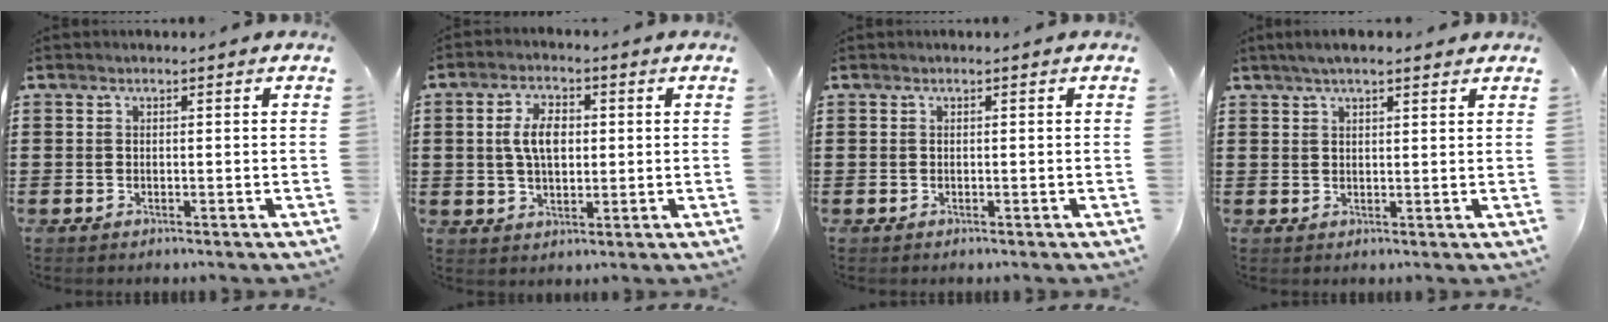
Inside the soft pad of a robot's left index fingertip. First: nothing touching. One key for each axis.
{"total": 5.9, "fx": 0.9, "fy": 3.2, "fz": 4.9, "tx": -0.093, "ty": 0.011, "tz": 0.011}
{"total": 0.0}
{"total": 3.4, "fx": 2.6, "fy": 0.8, "fz": 2.1, "tx": -0.045, "ty": 0.008, "tz": 0.047}